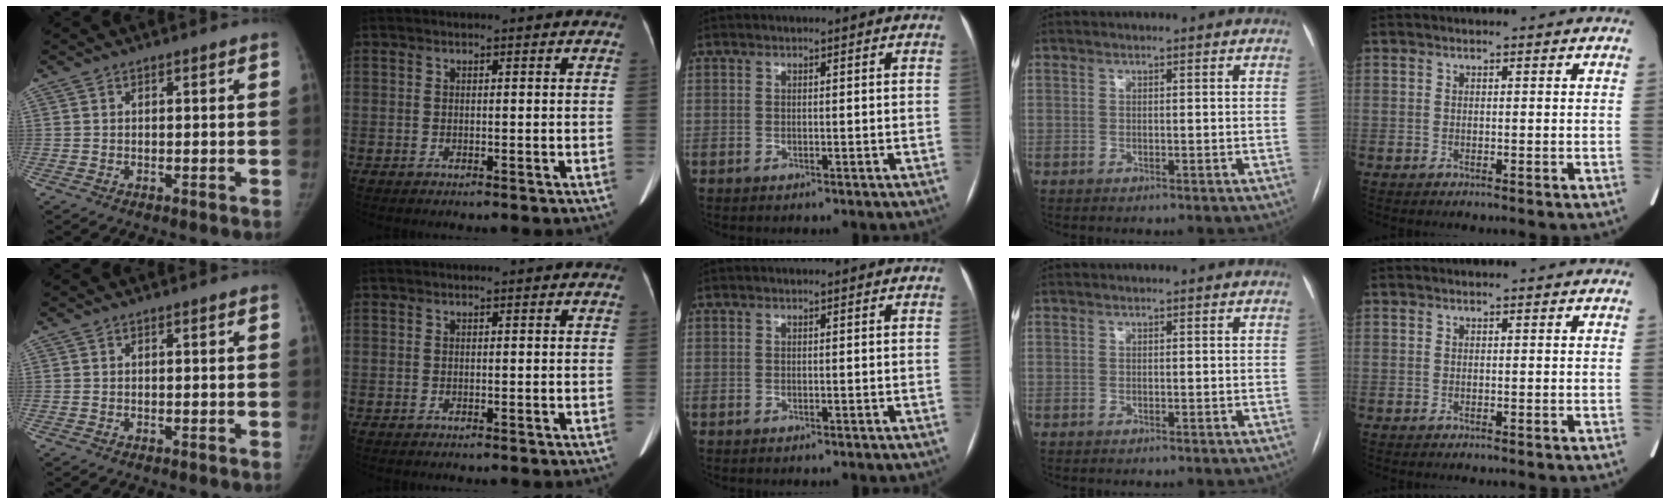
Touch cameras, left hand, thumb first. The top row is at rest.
{}